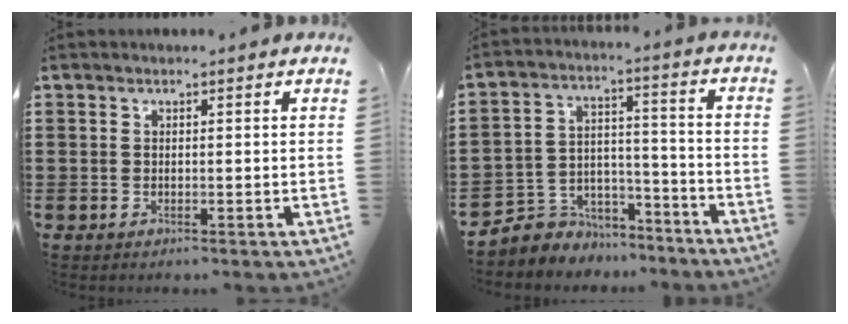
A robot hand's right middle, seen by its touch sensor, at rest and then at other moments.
{"total": 5.2, "force": [-4.6, 2.5, -0.2], "torque": [-0.018, 0.009, -0.100]}